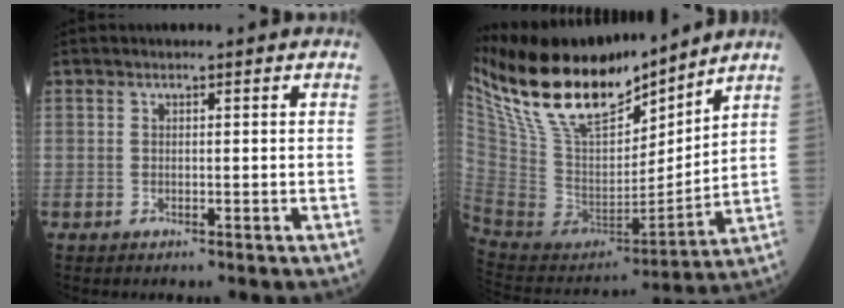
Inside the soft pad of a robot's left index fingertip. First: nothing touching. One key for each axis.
{"total": 21.7, "fx": 17.4, "fy": 6.0, "fz": 11.7, "tx": -0.235, "ty": 0.009, "tz": 0.325}